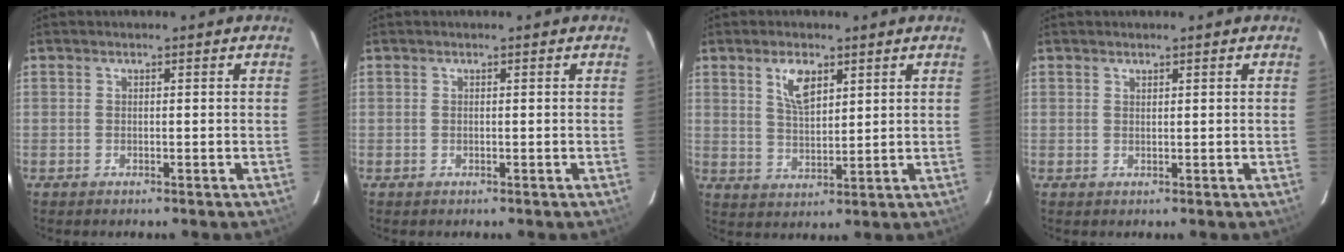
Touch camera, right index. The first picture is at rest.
{"total": 0.0}
{"total": 6.1, "force": [3.2, 2.8, 4.4], "torque": [-0.079, 0.005, 0.063]}
{"total": 0.5, "force": [0.5, 0.2, 0.1], "torque": [-0.001, 0.001, 0.009]}